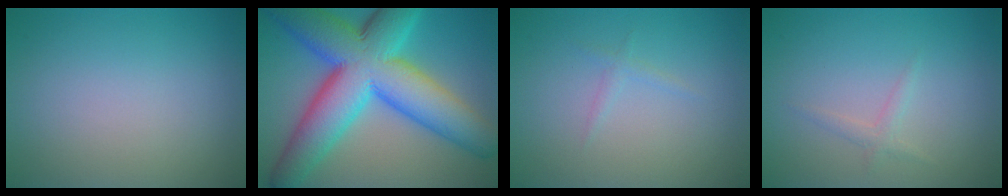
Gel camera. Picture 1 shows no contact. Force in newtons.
{"total": 14.5, "press": 14.5, "slide": 0.2}
{"total": 0.8, "press": 0.8, "slide": 0.0}
{"total": 1.1, "press": 1.1, "slide": 0.0}